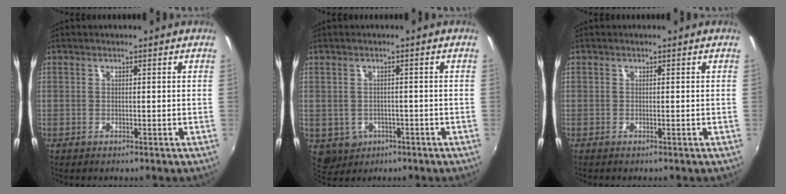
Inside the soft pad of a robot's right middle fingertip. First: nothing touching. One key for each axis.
{"total": 5.4, "fx": -1.6, "fy": 4.8, "fz": 1.8, "tx": -0.050, "ty": -0.006, "tz": -0.010}
{"total": 0.0}